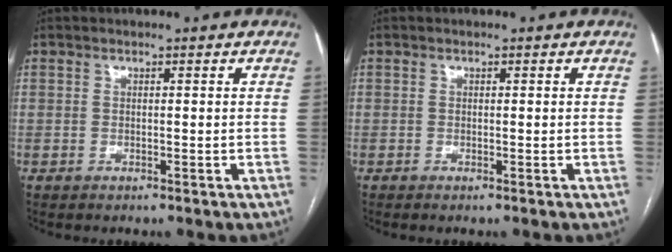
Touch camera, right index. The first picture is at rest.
{"total": 0.0}